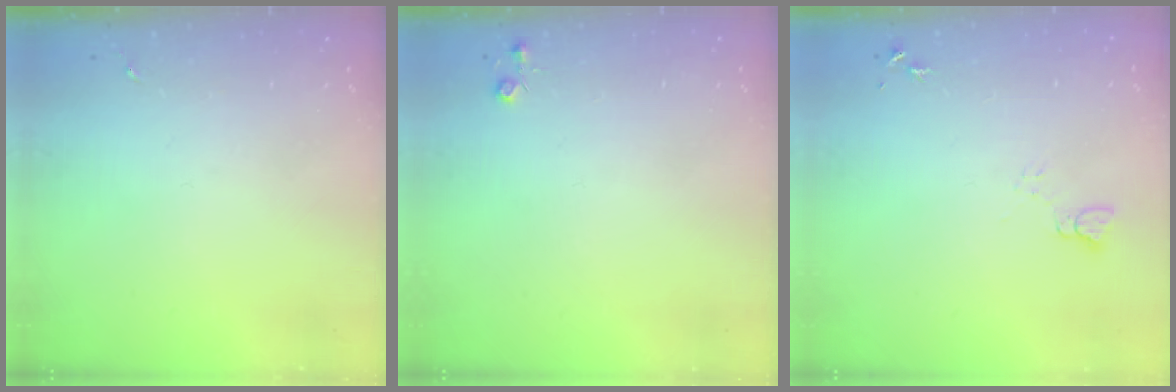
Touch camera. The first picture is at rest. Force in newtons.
{"total": 3.7, "press": 3.7, "slide": 0.5}
{"total": 3.7, "press": 3.7, "slide": 0.4}